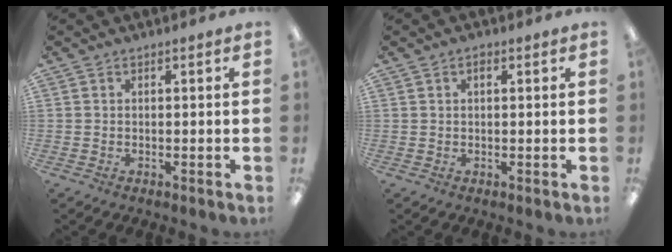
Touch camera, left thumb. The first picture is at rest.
{"total": 1.3, "force": [0.5, 0.7, 0.9], "torque": [-0.012, 0.001, 0.007]}